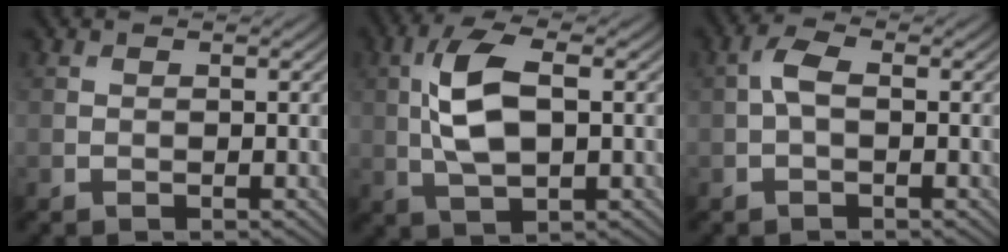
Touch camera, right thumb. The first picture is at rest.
{"total": 8.0, "force": [0.8, 3.6, 7.1], "torque": [-0.153, 0.012, 0.009]}
{"total": 2.4, "force": [-0.1, 1.2, 2.1], "torque": [-0.047, 0.009, -0.008]}